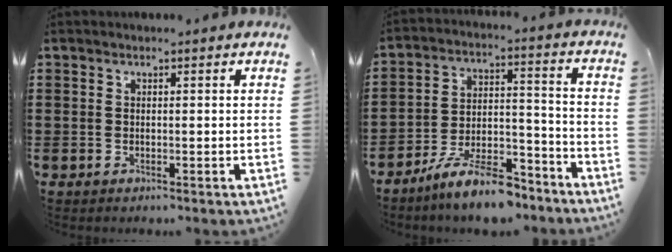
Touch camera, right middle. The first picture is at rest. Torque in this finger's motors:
{"motor_torque": [1.72, -0.42, 0.47, 0.14]}